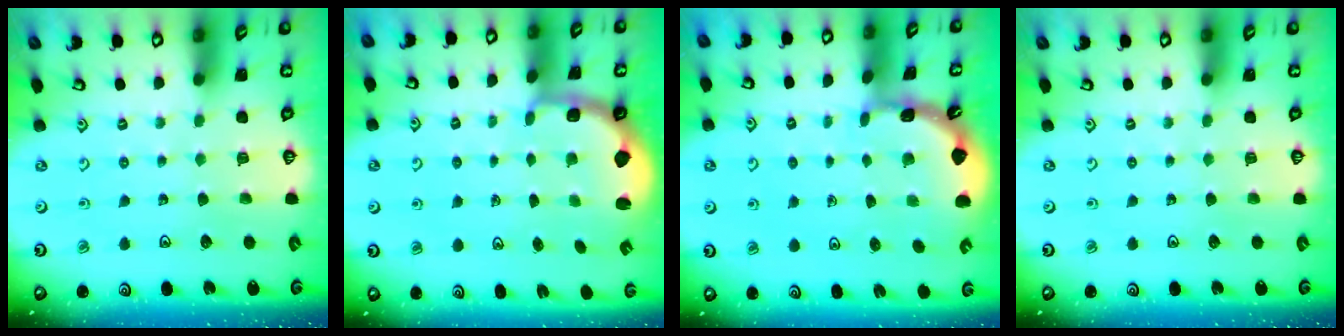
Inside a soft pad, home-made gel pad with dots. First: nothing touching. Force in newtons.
{"total": 2.4, "press": 1.1, "slide": 2.2}
{"total": 1.8, "press": 1.8, "slide": 0.1}
{"total": 0.0}